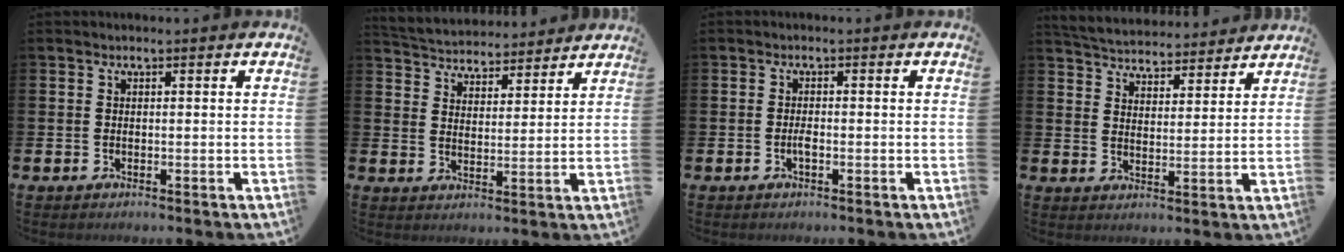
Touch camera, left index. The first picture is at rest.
{"total": 4.8, "force": [4.7, 1.1, -0.1], "torque": [-0.024, -0.027, 0.083]}
{"total": 1.1, "force": [-0.4, 0.3, 1.0], "torque": [-0.019, -0.001, -0.008]}
{"total": 5.3, "force": [5.3, 0.8, 0.2], "torque": [-0.031, -0.033, 0.095]}